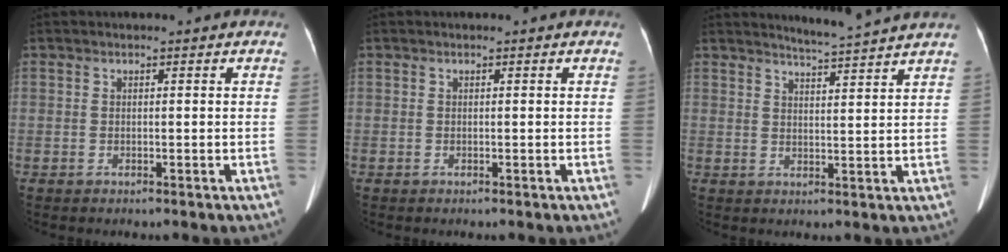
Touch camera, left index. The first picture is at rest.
{"total": 0.0}
{"total": 6.4, "force": [6.0, -1.5, 1.6], "torque": [-0.036, -0.004, 0.082]}